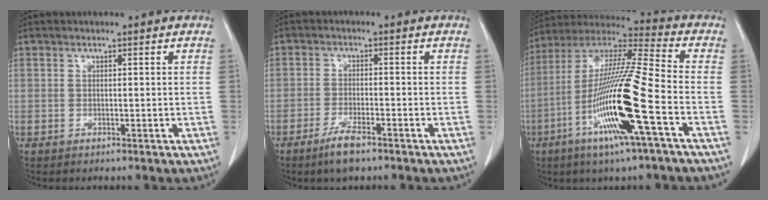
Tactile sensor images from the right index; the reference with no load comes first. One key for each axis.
{"total": 4.4, "fx": -3.1, "fy": 0.7, "fz": 3.1, "tx": -0.062, "ty": -0.006, "tz": -0.053}
{"total": 19.0, "fx": -6.5, "fy": -0.1, "fz": 17.9, "tx": -0.368, "ty": -0.020, "tz": -0.130}